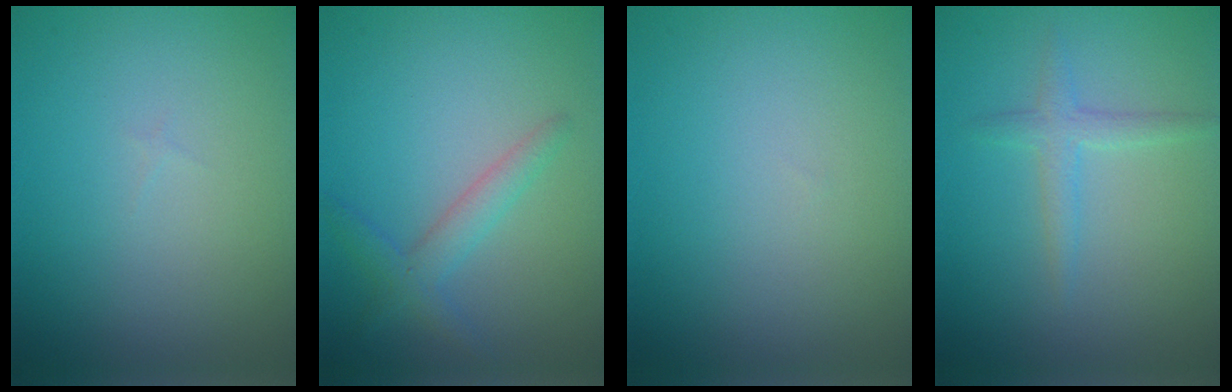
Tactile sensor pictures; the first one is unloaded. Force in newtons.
{"total": 2.4, "press": 2.4, "slide": 0.1}
{"total": 0.0}
{"total": 1.8, "press": 1.8, "slide": 0.1}